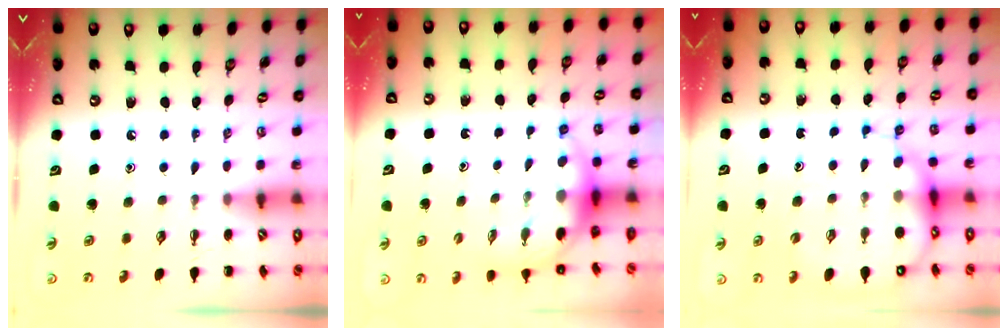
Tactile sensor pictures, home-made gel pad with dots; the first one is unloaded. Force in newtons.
{"total": 7.0, "press": 6.9, "slide": 1.3}
{"total": 12.3, "press": 11.8, "slide": 3.7}